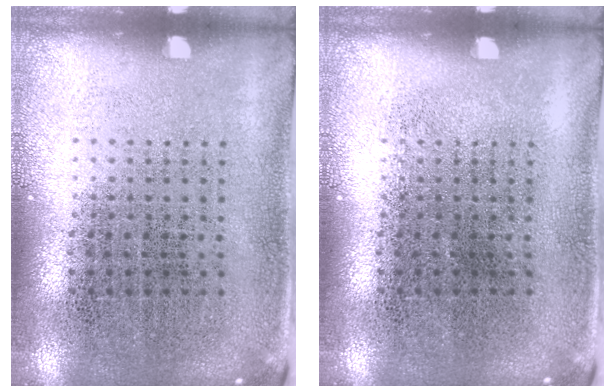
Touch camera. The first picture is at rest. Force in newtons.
{"total": 0.0}